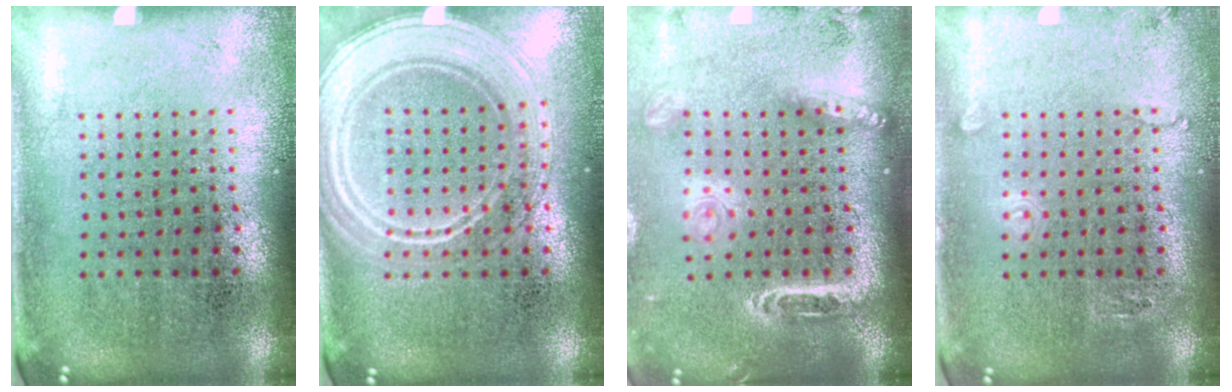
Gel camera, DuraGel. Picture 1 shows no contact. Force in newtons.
{"total": 2.9, "press": 2.8, "slide": 0.4}
{"total": 2.4, "press": 1.9, "slide": 1.5}
{"total": 1.3, "press": 1.3, "slide": 0.2}